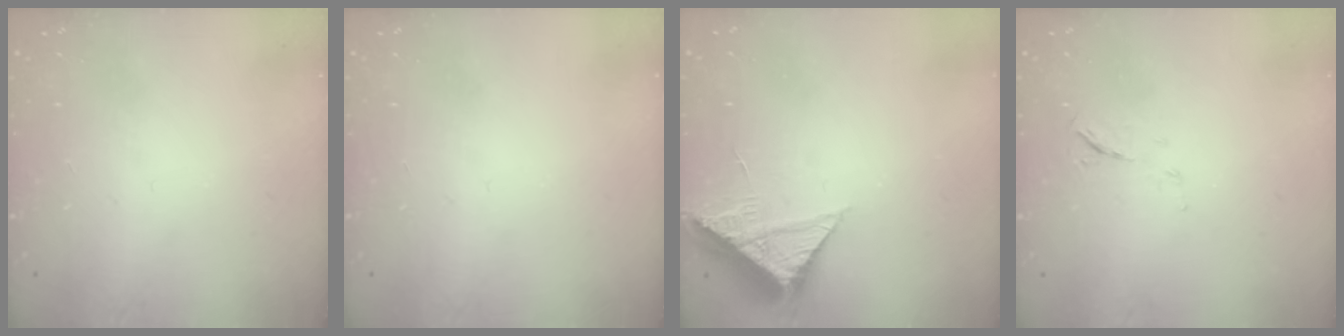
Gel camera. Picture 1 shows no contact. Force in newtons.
{"total": 0.0}
{"total": 8.5, "press": 8.5, "slide": 0.5}
{"total": 4.9, "press": 4.8, "slide": 1.3}